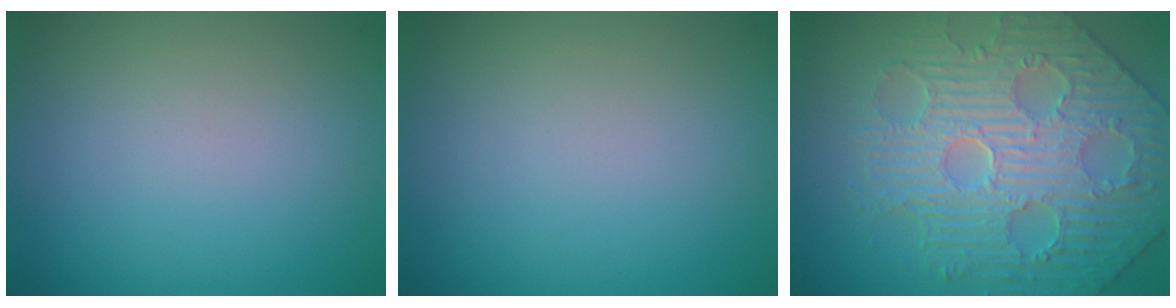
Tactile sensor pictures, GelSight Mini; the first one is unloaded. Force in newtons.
{"total": 0.0}
{"total": 6.9, "press": 5.9, "slide": 3.6}